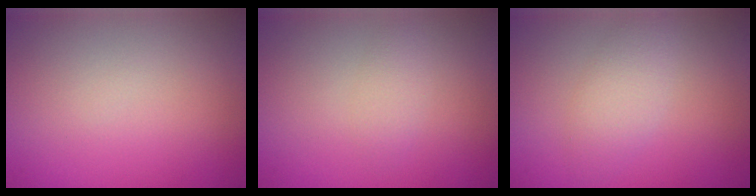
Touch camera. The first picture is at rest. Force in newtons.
{"total": 1.4, "press": 1.4, "slide": 0.0}
{"total": 2.7, "press": 2.6, "slide": 0.0}